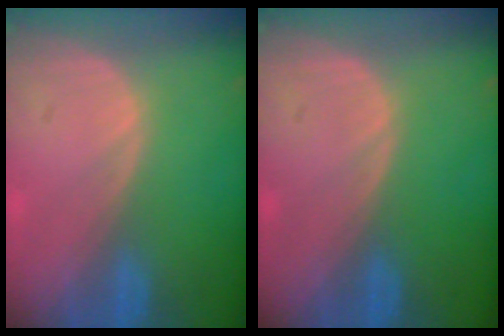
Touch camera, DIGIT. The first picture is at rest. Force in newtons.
{"total": 0.0}